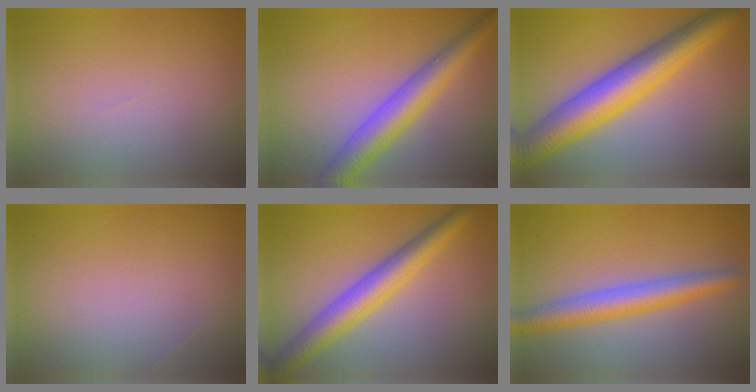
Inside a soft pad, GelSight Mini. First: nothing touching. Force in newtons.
{"total": 5.6, "press": 5.6, "slide": 0.2}
{"total": 8.4, "press": 8.4, "slide": 0.1}
{"total": 0.0}
{"total": 5.1, "press": 5.1, "slide": 0.2}
{"total": 4.4, "press": 4.4, "slide": 0.0}